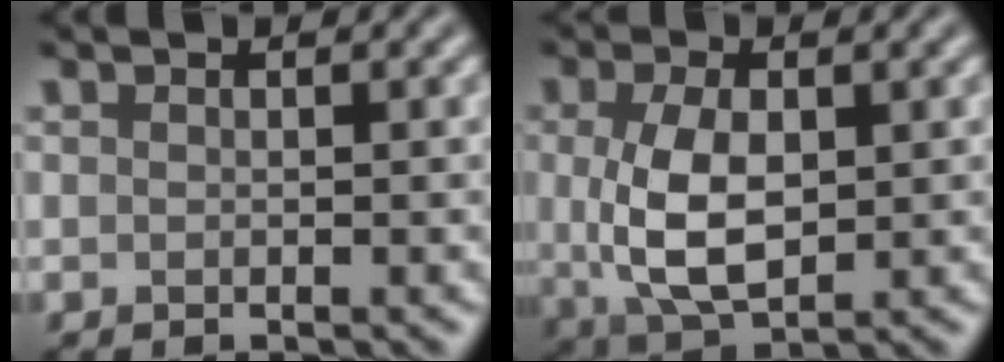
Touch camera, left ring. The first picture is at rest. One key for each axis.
{"total": 6.1, "fx": 0.2, "fy": 3.2, "fz": 5.2, "tx": -0.115, "ty": -0.004, "tz": 0.009}